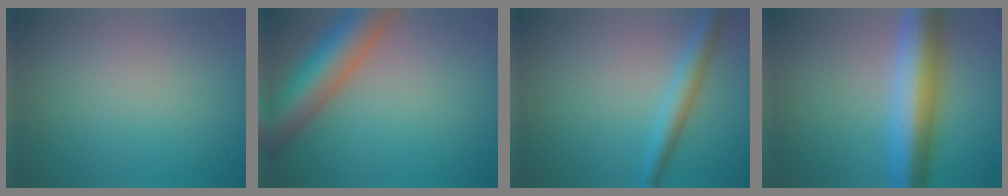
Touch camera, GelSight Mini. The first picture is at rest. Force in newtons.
{"total": 8.5, "press": 8.5, "slide": 0.4}
{"total": 2.8, "press": 2.8, "slide": 0.1}
{"total": 8.4, "press": 8.4, "slide": 0.2}